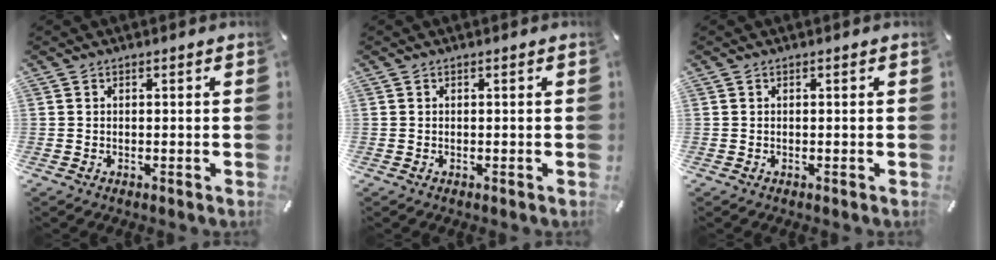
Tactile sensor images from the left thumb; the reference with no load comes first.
{"total": 0.0}
{"total": 0.0}